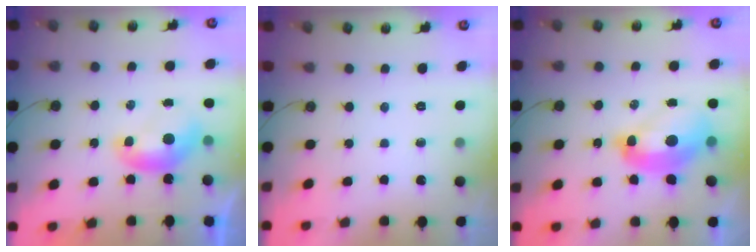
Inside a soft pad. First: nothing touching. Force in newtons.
{"total": 0.0}
{"total": 6.4, "press": 6.3, "slide": 1.2}